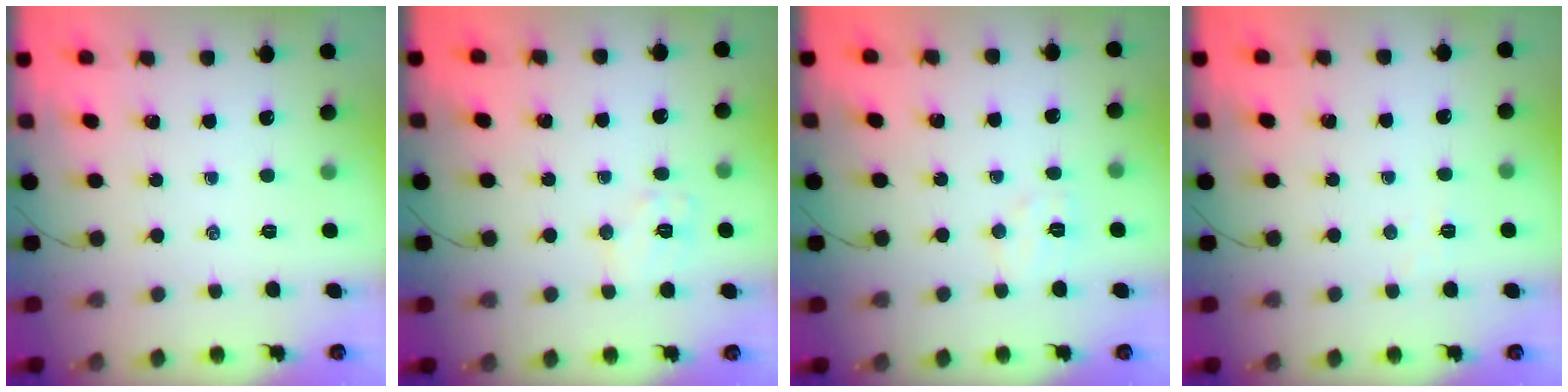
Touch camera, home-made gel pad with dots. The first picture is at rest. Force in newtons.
{"total": 7.0, "press": 7.0, "slide": 0.6}
{"total": 5.0, "press": 4.9, "slide": 1.1}
{"total": 2.6, "press": 2.4, "slide": 0.8}